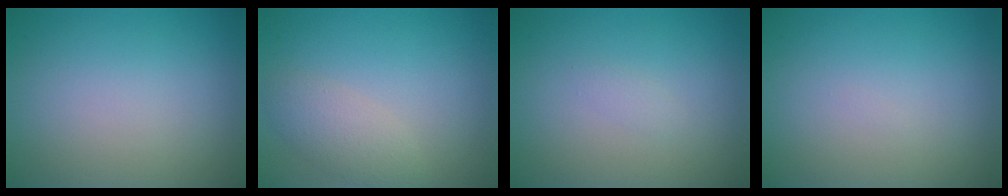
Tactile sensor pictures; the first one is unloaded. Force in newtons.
{"total": 2.5, "press": 2.5, "slide": 0.0}
{"total": 0.7, "press": 0.6, "slide": 0.1}
{"total": 0.0}